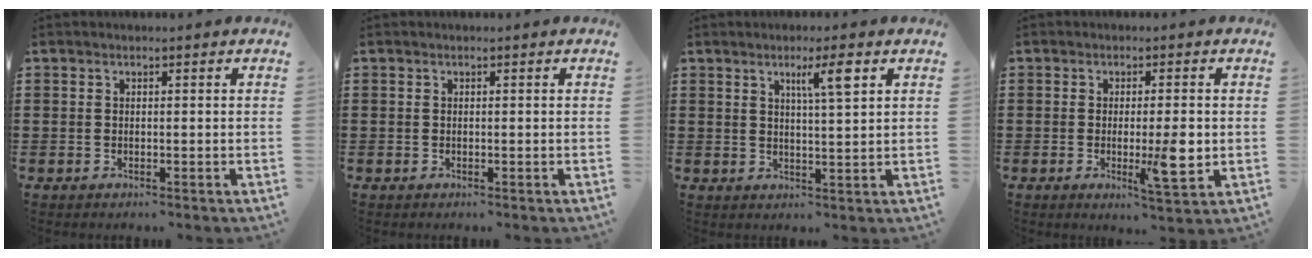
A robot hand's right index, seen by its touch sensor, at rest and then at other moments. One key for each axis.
{"total": 0.0}
{"total": 4.9, "fx": 2.4, "fy": 0.4, "fz": 4.2, "tx": -0.073, "ty": -0.002, "tz": 0.033}
{"total": 6.5, "fx": -0.9, "fy": 1.2, "fz": 6.3, "tx": -0.103, "ty": -0.012, "tz": -0.016}